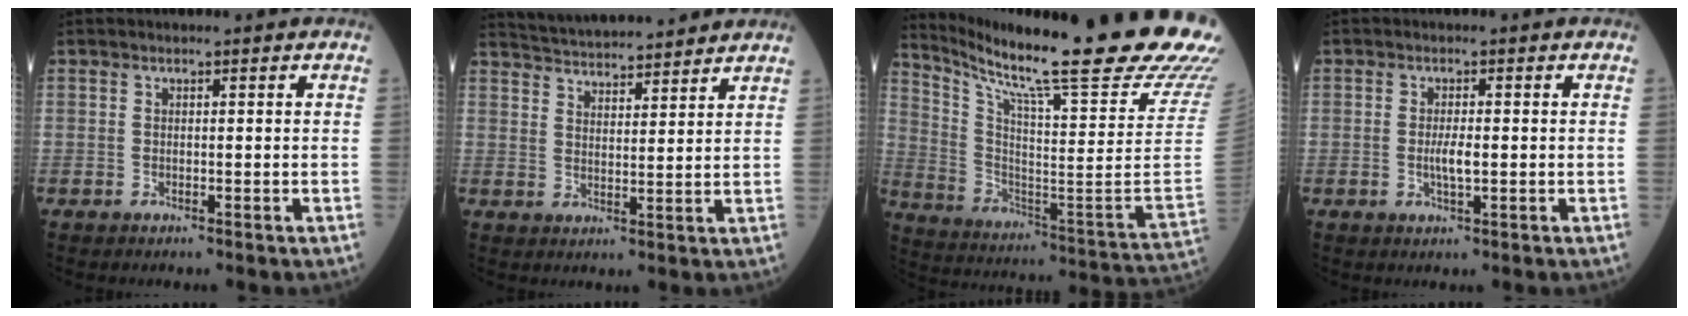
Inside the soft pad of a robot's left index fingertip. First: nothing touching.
{"total": 13.0, "force": [12.4, 1.5, 3.9], "torque": [-0.070, 0.024, 0.185]}
{"total": 31.6, "force": [25.9, 0.2, 18.1], "torque": [-0.307, -0.103, 0.358]}
{"total": 2.6, "force": [-0.3, 0.5, 2.6], "torque": [-0.054, -0.002, -0.005]}